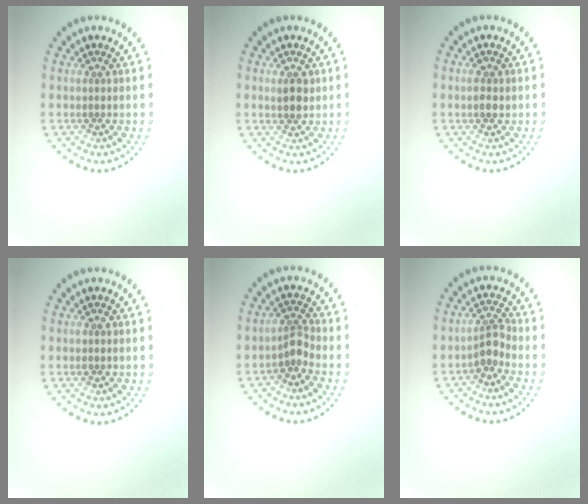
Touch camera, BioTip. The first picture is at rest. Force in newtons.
{"total": 1.8, "press": 1.7, "slide": 0.6}
{"total": 1.4, "press": 1.3, "slide": 0.3}
{"total": 1.0, "press": 0.9, "slide": 0.2}
{"total": 2.0, "press": 1.5, "slide": 1.3}
{"total": 2.1, "press": 1.6, "slide": 1.4}